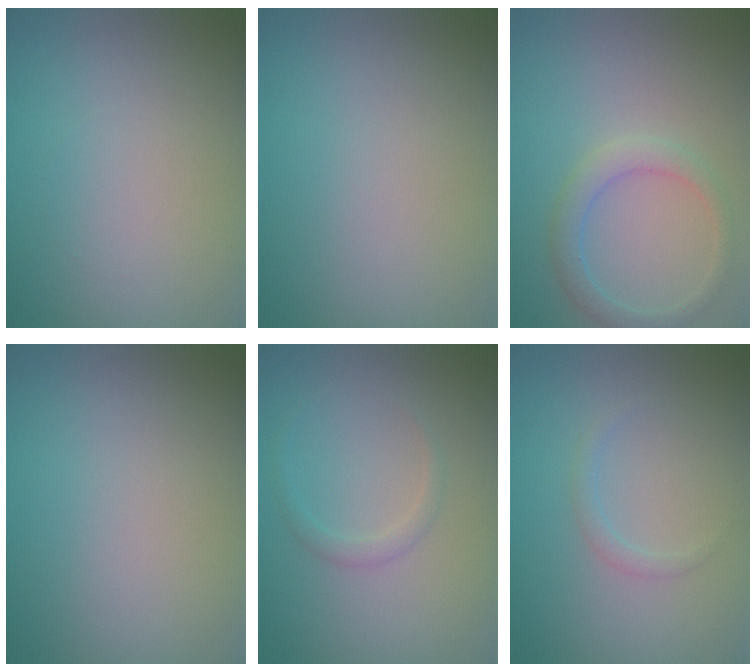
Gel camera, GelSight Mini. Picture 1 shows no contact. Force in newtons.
{"total": 0.0}
{"total": 2.3, "press": 2.3, "slide": 0.2}
{"total": 0.0}
{"total": 1.0, "press": 1.0, "slide": 0.1}
{"total": 0.9, "press": 0.9, "slide": 0.1}